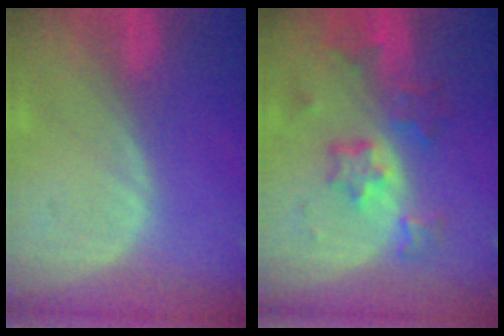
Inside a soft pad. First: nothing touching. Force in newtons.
{"total": 7.1, "press": 6.3, "slide": 3.3}